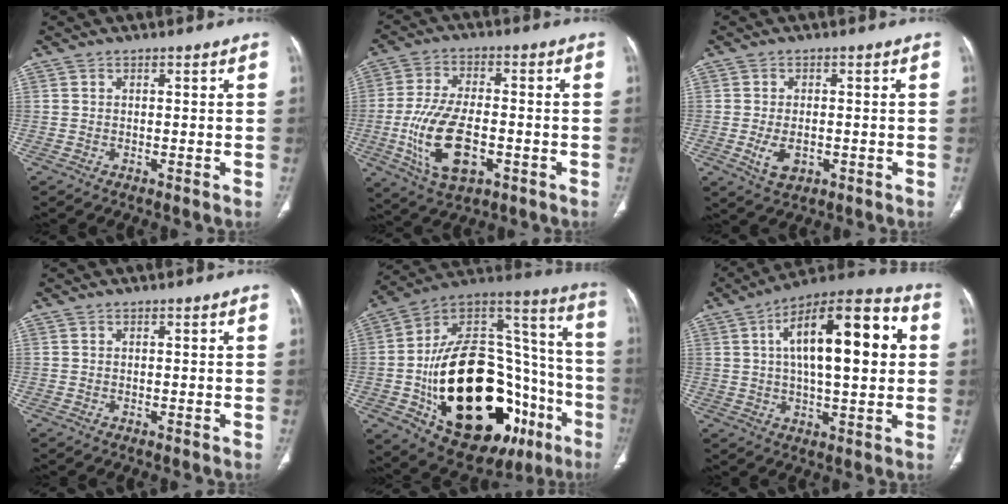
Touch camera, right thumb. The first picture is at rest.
{"total": 14.3, "force": [-3.6, 7.3, 11.8], "torque": [-0.227, 0.007, -0.057]}
{"total": 4.9, "force": [-1.2, 3.0, 3.8], "torque": [-0.068, -0.001, -0.012]}
{"total": 0.0}
{"total": 42.6, "force": [-13.2, 22.2, 33.8], "torque": [-0.488, 0.055, -0.188]}
{"total": 21.4, "force": [4.3, 8.1, 19.3], "torque": [-0.282, 0.022, 0.056]}